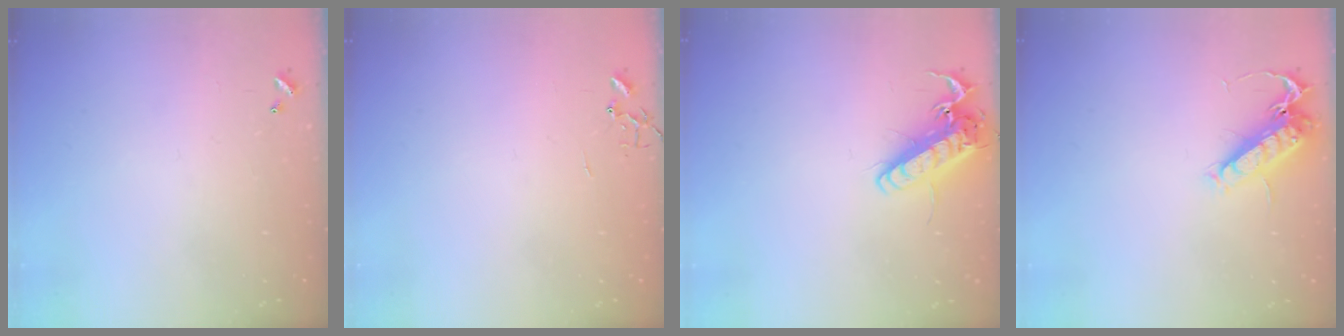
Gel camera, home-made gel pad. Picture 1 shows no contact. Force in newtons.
{"total": 0.0}
{"total": 14.6, "press": 14.4, "slide": 2.4}
{"total": 13.8, "press": 13.7, "slide": 1.5}